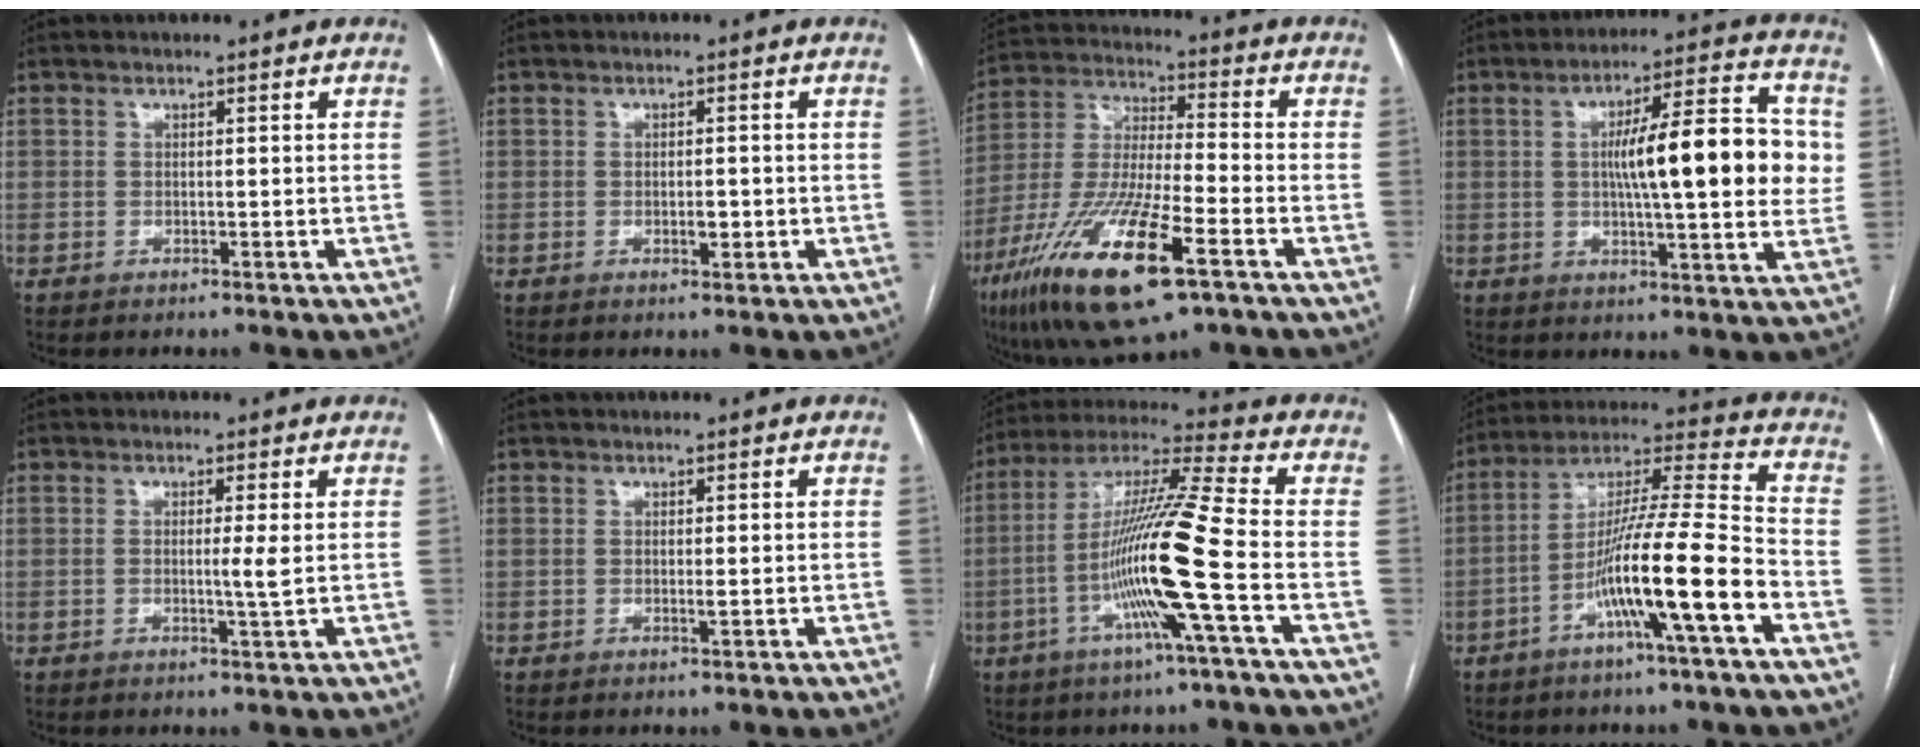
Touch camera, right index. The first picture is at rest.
{"total": 1.9, "force": [-0.5, 0.7, 1.7], "torque": [-0.028, 0.001, -0.007]}
{"total": 19.9, "force": [-9.9, 3.6, 16.8], "torque": [-0.360, -0.038, -0.175]}
{"total": 16.1, "force": [1.6, 2.7, 15.8], "torque": [-0.234, 0.026, 0.020]}
{"total": 2.4, "force": [-0.1, -0.6, 2.3], "torque": [-0.039, -0.004, -0.003]}
{"total": 0.7, "force": [-0.1, 0.0, 0.7], "torque": [-0.015, -0.002, -0.001]}
{"total": 15.9, "force": [-4.5, -1.7, 15.1], "torque": [-0.289, -0.003, -0.095]}
{"total": 15.0, "force": [-6.3, -0.6, 13.6], "torque": [-0.248, 0.007, -0.114]}